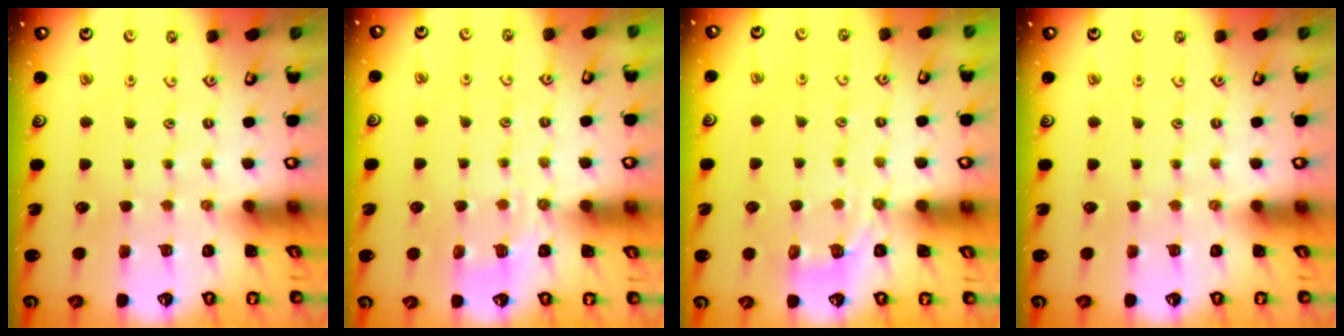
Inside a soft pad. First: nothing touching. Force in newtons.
{"total": 4.8, "press": 4.6, "slide": 1.3}
{"total": 4.2, "press": 3.6, "slide": 2.2}
{"total": 0.0}